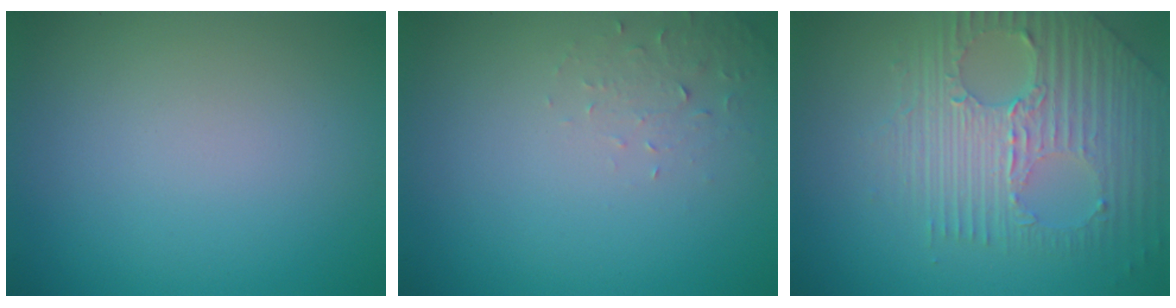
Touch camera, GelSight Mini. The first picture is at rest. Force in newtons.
{"total": 1.6, "press": 1.6, "slide": 0.4}
{"total": 7.1, "press": 4.8, "slide": 5.2}